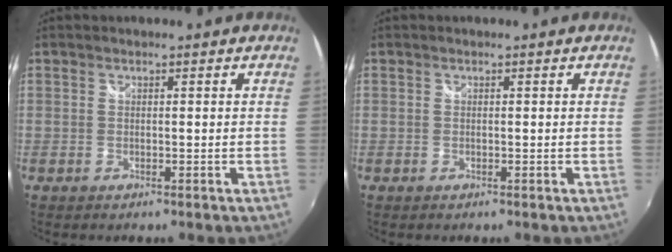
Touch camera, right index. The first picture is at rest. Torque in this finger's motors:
{"motor_torque": [-0.02, 0.02, 0.02, 0.01]}